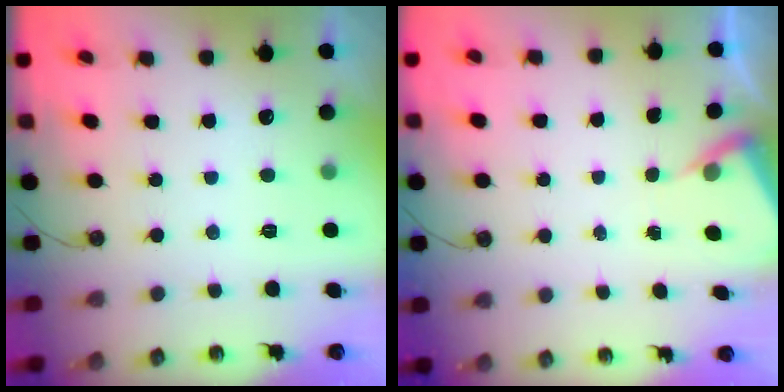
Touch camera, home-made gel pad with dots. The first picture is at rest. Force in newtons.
{"total": 3.3, "press": 3.3, "slide": 0.6}